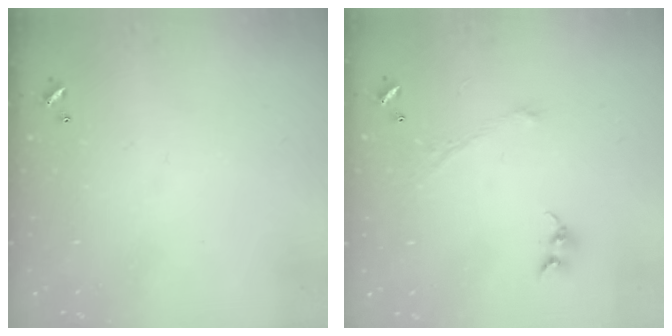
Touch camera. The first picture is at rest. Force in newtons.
{"total": 1.1, "press": 1.0, "slide": 0.6}